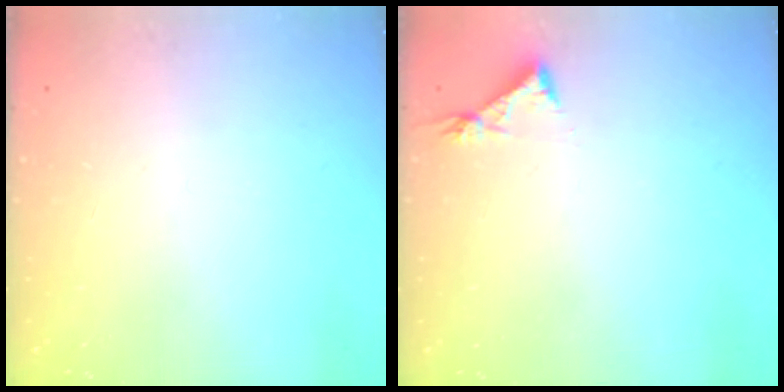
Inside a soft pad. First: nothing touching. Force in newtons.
{"total": 3.8, "press": 3.7, "slide": 0.4}